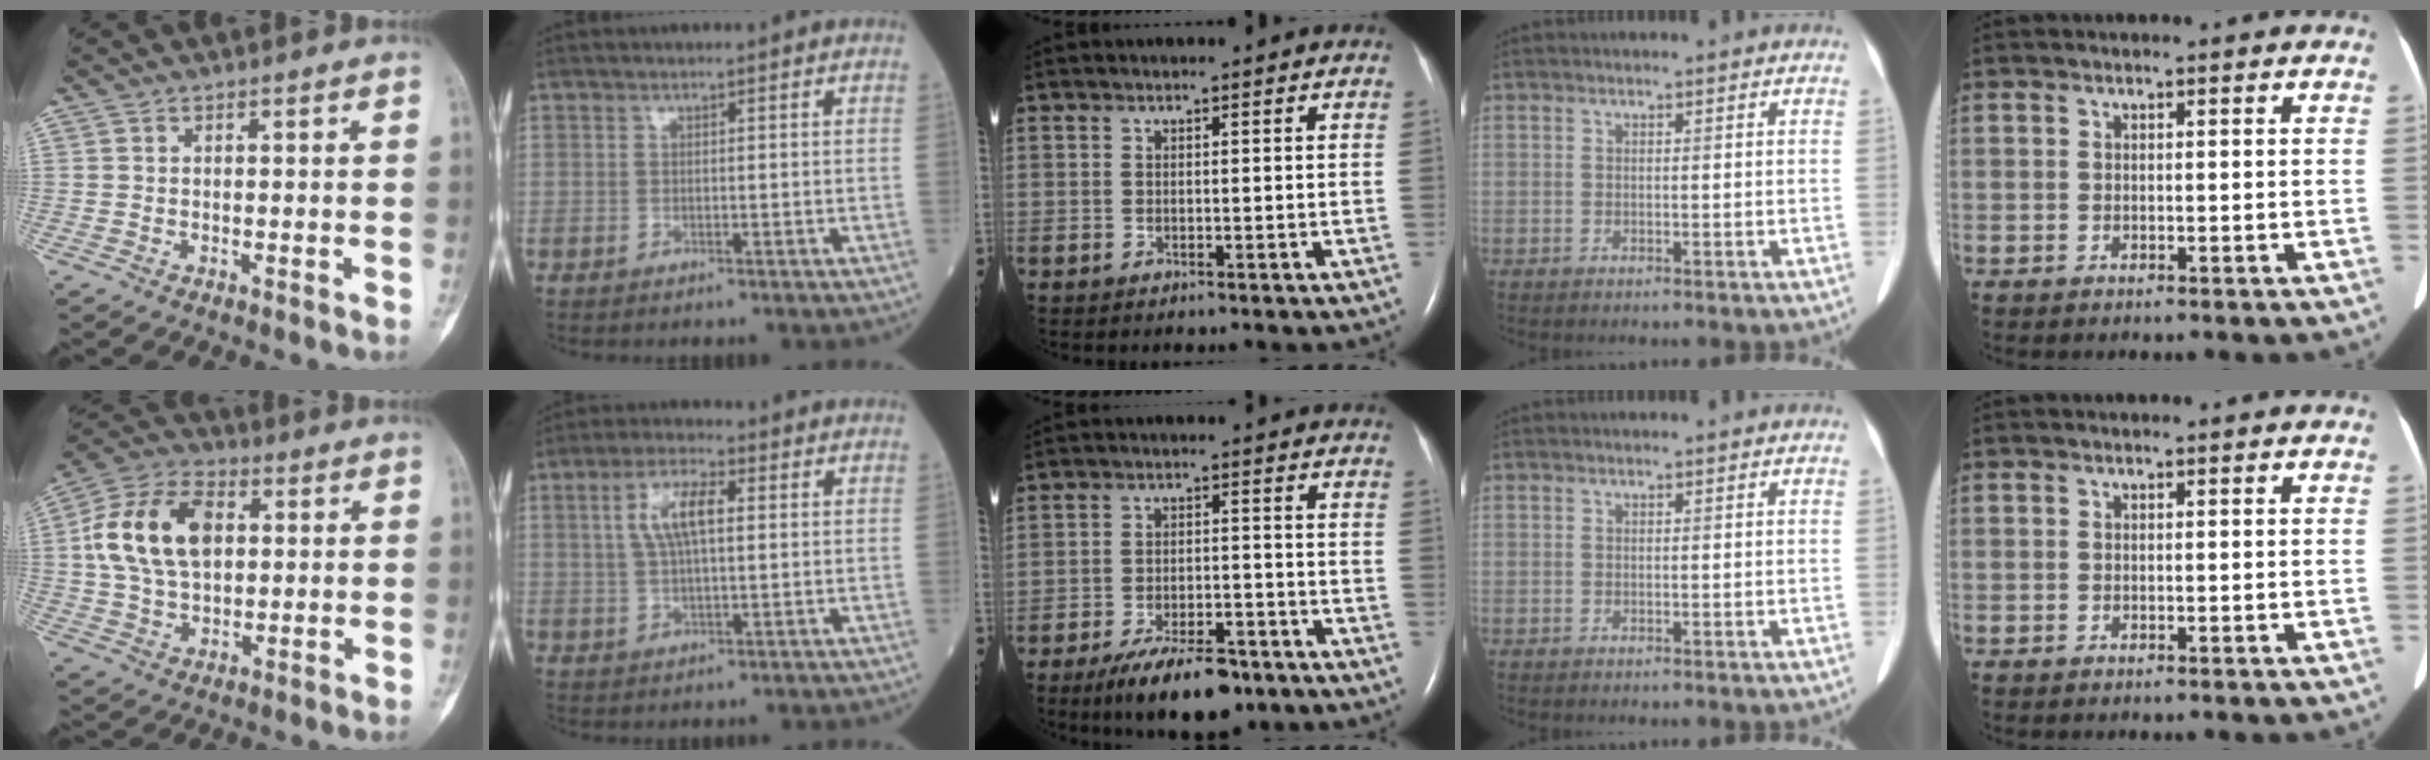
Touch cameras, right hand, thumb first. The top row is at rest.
{"thumb": {"total": 16.0, "force": [2.8, 10.2, 12.0], "torque": [-0.216, 0.015, 0.047]}, "index": {"total": 6.9, "force": [1.7, 2.0, 6.4], "torque": [-0.132, 0.012, 0.034]}, "middle": {"total": 10.7, "force": [-7.7, 3.7, 6.5], "torque": [-0.105, -0.007, -0.123]}}